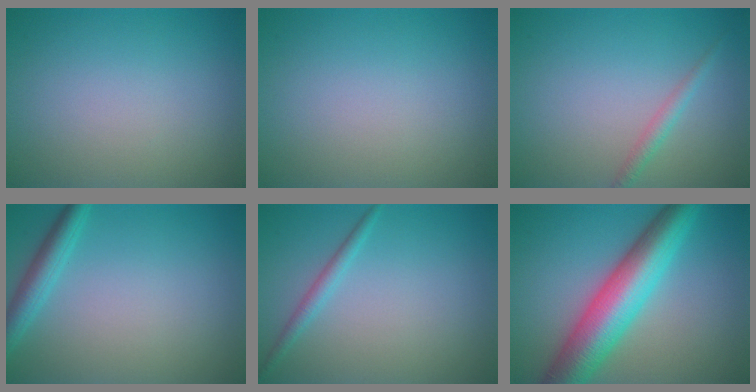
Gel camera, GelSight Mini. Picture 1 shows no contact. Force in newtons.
{"total": 0.0}
{"total": 1.4, "press": 1.4, "slide": 0.0}
{"total": 2.7, "press": 2.7, "slide": 0.2}
{"total": 1.4, "press": 1.4, "slide": 0.0}
{"total": 9.3, "press": 9.3, "slide": 0.2}